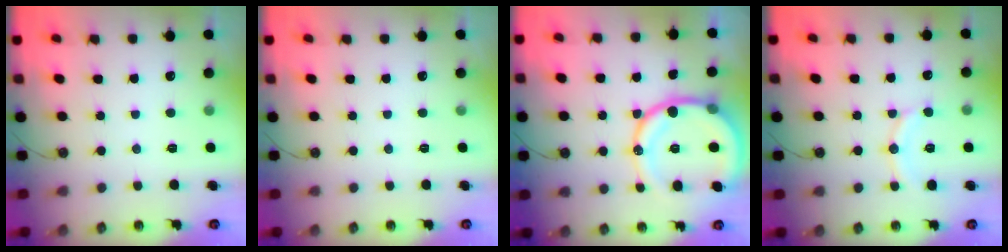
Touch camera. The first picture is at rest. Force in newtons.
{"total": 0.0}
{"total": 17.5, "press": 17.3, "slide": 2.3}
{"total": 9.6, "press": 9.5, "slide": 0.9}